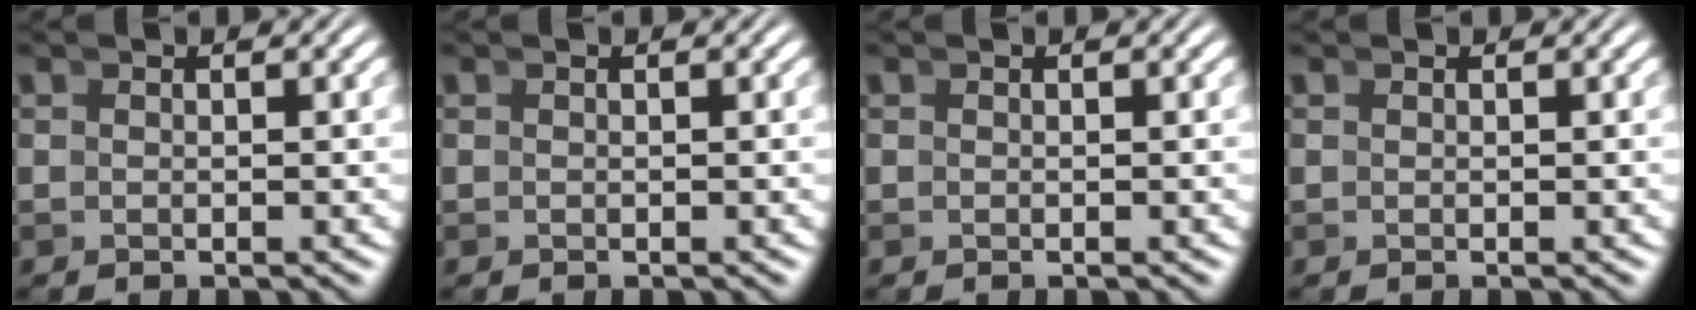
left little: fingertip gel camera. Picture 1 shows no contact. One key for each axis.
{"total": 0.0}
{"total": 0.0}
{"total": 0.0}